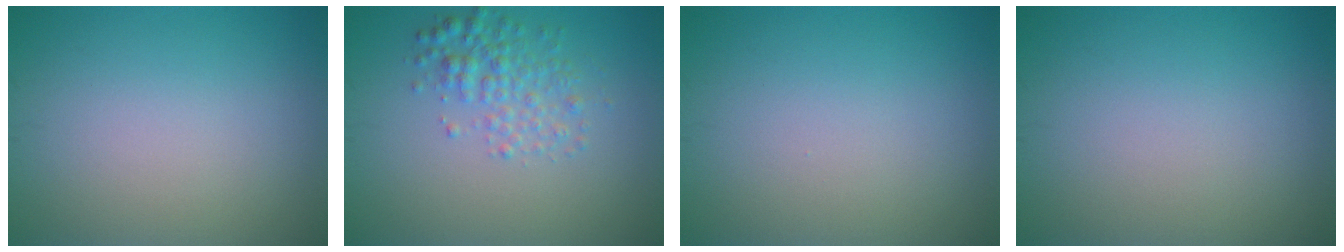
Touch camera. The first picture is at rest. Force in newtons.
{"total": 2.8, "press": 2.8, "slide": 0.1}
{"total": 0.0}
{"total": 0.0}